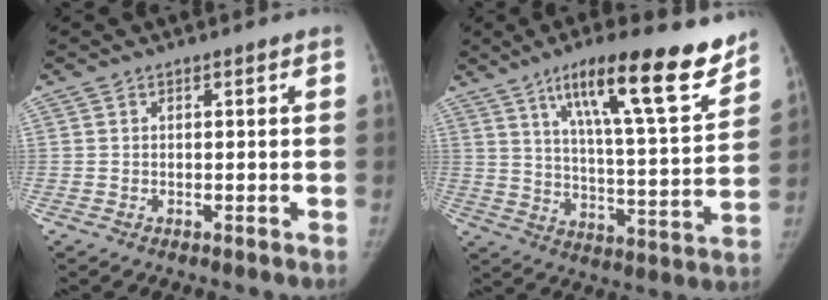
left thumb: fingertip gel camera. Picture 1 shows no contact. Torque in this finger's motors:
{"motor_torque": [0.37, -0.08, 1.47, -1.30, 0.13]}